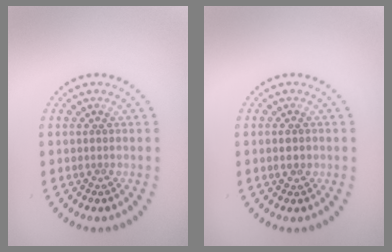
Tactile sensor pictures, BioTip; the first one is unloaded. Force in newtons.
{"total": 1.7, "press": 1.7, "slide": 0.1}